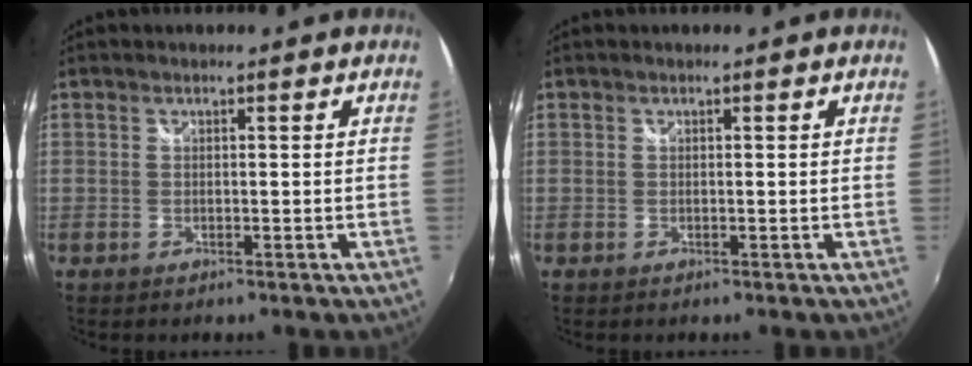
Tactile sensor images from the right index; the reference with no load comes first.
{"total": 0.0}